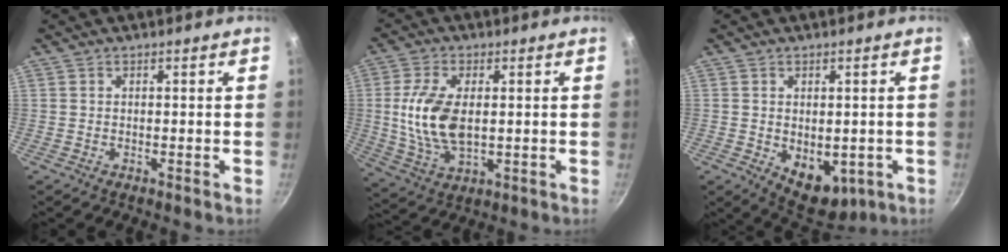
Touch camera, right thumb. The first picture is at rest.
{"total": 12.2, "force": [0.8, 6.6, 10.2], "torque": [-0.201, -0.005, 0.019]}
{"total": 9.0, "force": [-1.6, 5.9, 6.6], "torque": [-0.064, -0.012, -0.005]}